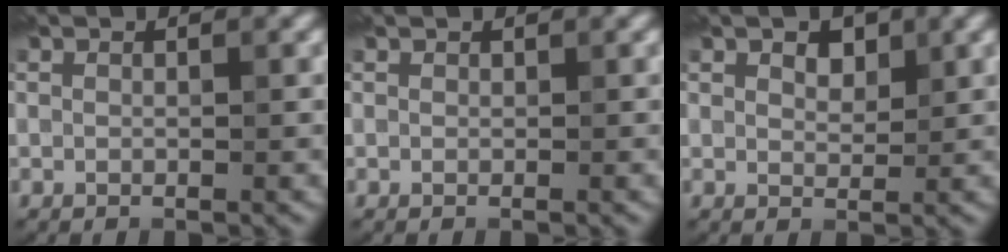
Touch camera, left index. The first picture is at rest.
{"total": 1.2, "force": [0.2, -0.6, -0.9], "torque": [0.001, -0.001, 0.018]}
{"total": 0.7, "force": [0.5, -0.1, -0.5], "torque": [-0.018, -0.006, 0.038]}